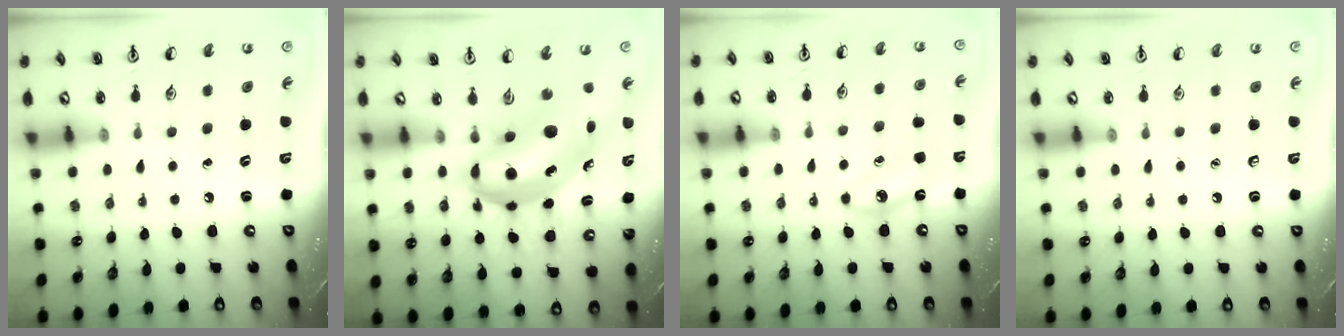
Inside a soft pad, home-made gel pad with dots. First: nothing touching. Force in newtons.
{"total": 9.3, "press": 9.0, "slide": 2.4}
{"total": 6.0, "press": 5.6, "slide": 2.0}
{"total": 0.0}